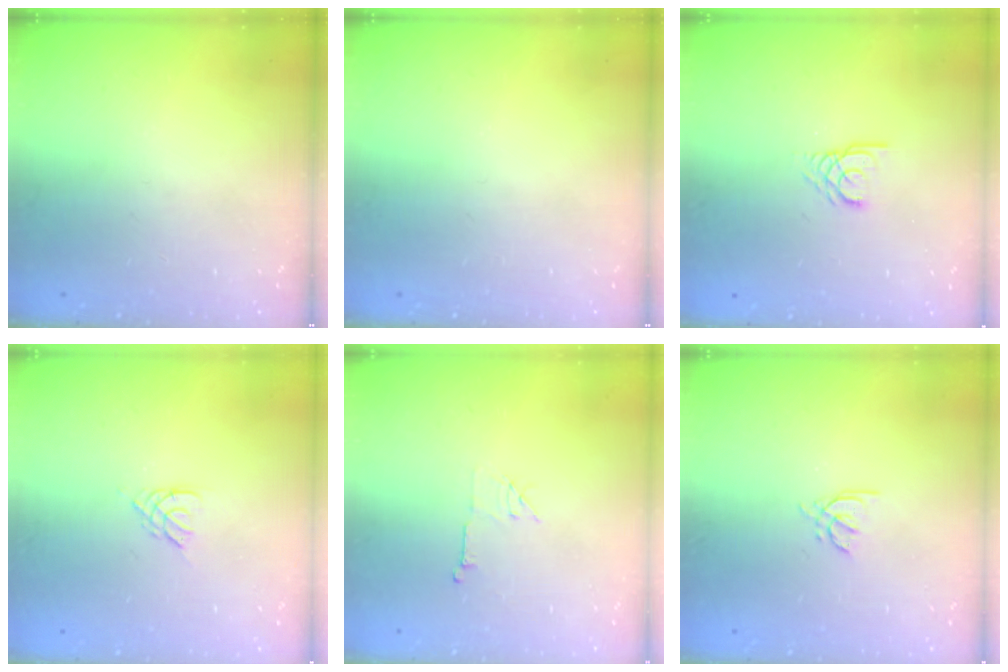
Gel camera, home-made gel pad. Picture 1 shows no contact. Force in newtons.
{"total": 0.0}
{"total": 3.0, "press": 3.0, "slide": 0.3}
{"total": 2.6, "press": 2.5, "slide": 0.5}
{"total": 6.0, "press": 6.0, "slide": 0.5}
{"total": 2.8, "press": 2.7, "slide": 0.8}